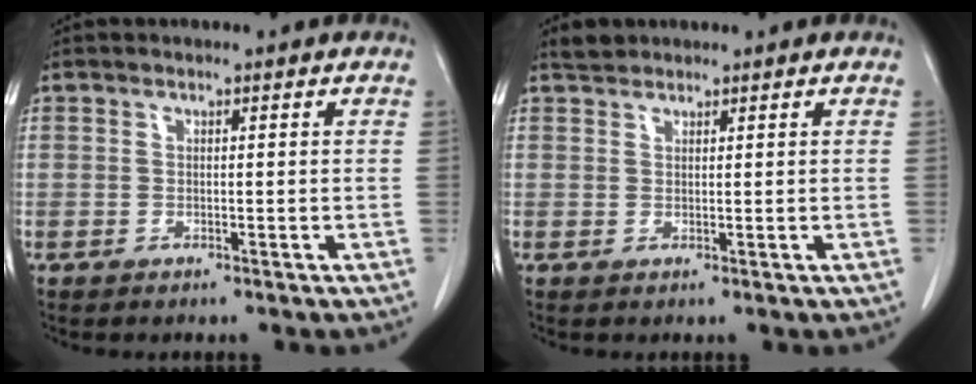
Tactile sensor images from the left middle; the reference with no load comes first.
{"total": 1.4, "force": [1.3, 0.6, 0.0], "torque": [-0.002, 0.005, 0.023]}